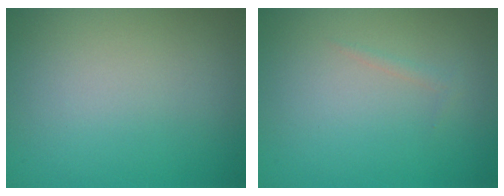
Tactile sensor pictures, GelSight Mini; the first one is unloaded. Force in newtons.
{"total": 0.6, "press": 0.5, "slide": 0.1}